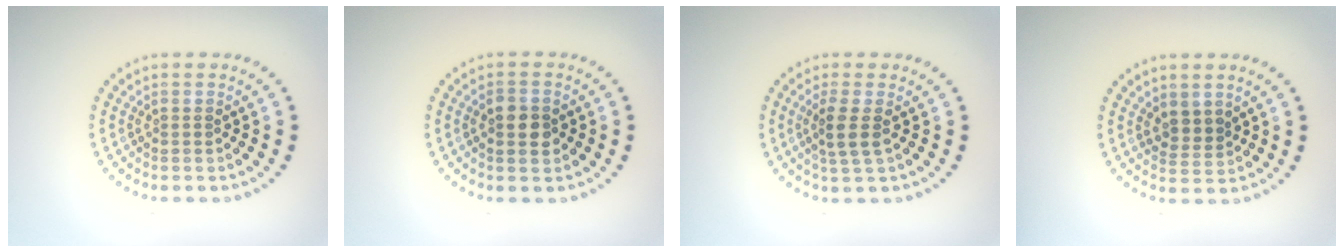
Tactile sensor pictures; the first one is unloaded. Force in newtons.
{"total": 2.6, "press": 2.6, "slide": 0.1}
{"total": 2.3, "press": 1.9, "slide": 1.4}
{"total": 1.9, "press": 1.4, "slide": 1.3}